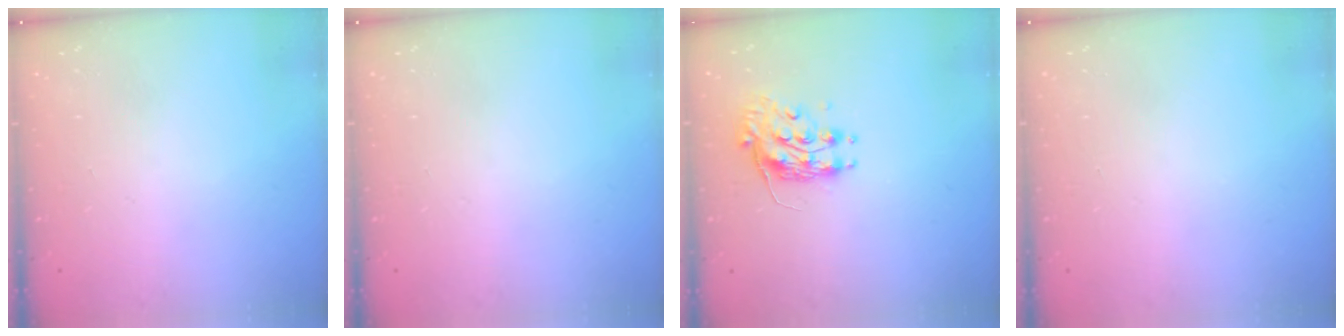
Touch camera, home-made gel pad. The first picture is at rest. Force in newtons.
{"total": 0.0}
{"total": 8.8, "press": 8.8, "slide": 0.0}
{"total": 0.0}